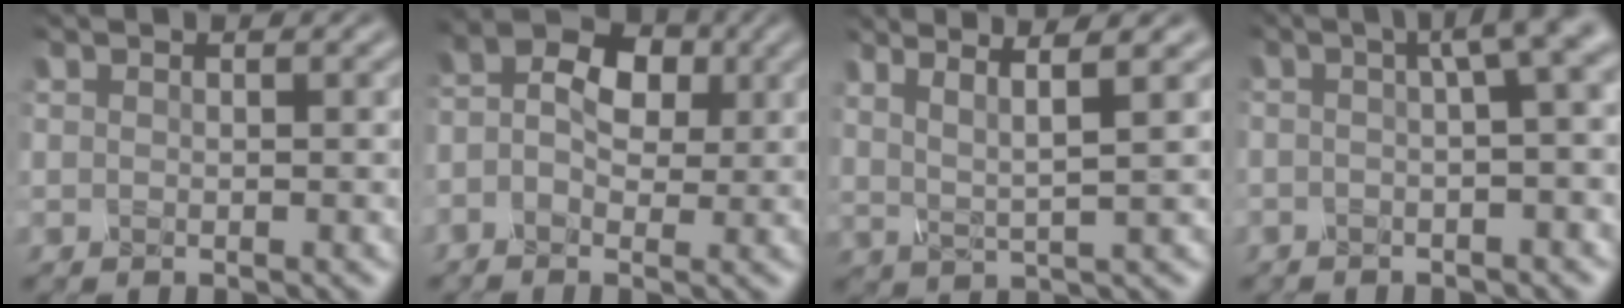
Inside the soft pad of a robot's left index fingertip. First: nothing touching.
{"total": 3.1, "force": [-1.1, 2.1, 2.0], "torque": [-0.041, 0.003, -0.011]}
{"total": 3.0, "force": [1.7, -0.2, 2.5], "torque": [-0.067, 0.001, 0.053]}
{"total": 5.2, "force": [-0.6, 1.2, 5.0], "torque": [-0.025, 0.022, 0.001]}